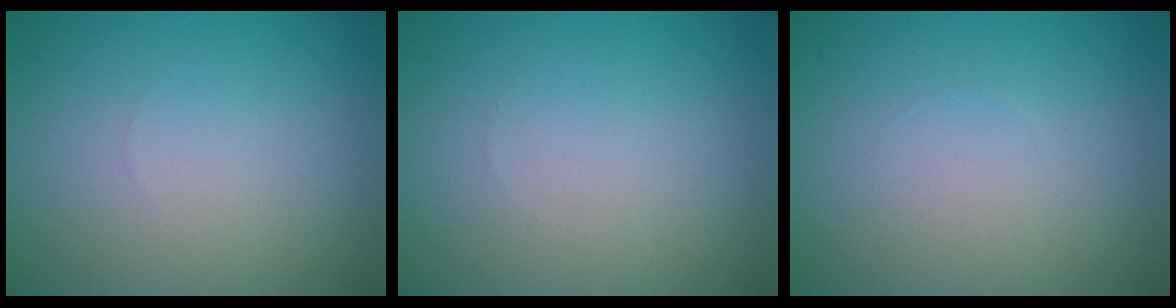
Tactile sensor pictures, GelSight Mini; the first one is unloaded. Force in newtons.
{"total": 0.0}
{"total": 0.0}